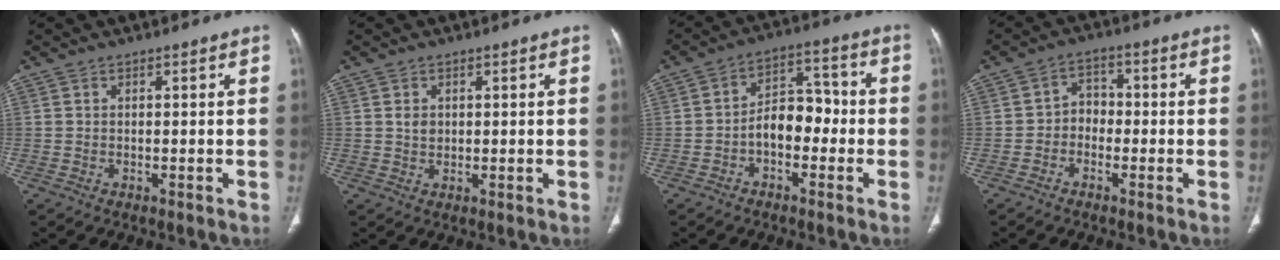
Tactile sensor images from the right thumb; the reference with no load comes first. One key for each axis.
{"total": 2.0, "fx": 0.5, "fy": 1.5, "fz": 1.1, "tx": -0.015, "ty": -0.004, "tz": 0.012}
{"total": 8.1, "fx": -2.1, "fy": 5.4, "fz": 5.7, "tx": -0.062, "ty": 0.042, "tz": -0.046}
{"total": 4.2, "fx": -1.4, "fy": 3.4, "fz": 2.0, "tx": -0.007, "ty": 0.024, "tz": -0.036}